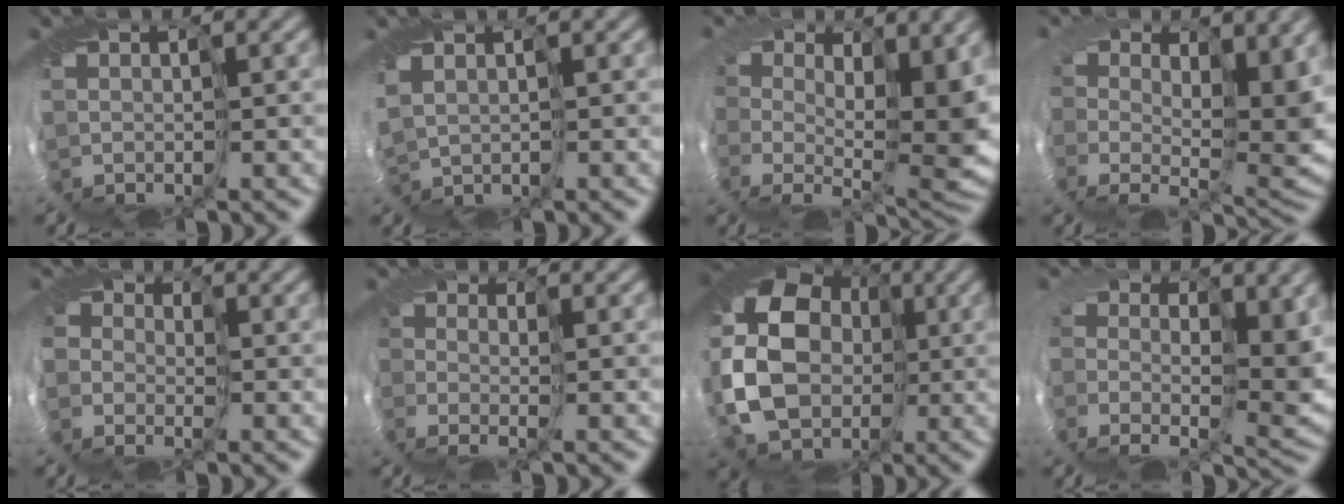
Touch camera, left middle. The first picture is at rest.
{"total": 1.3, "force": [-0.6, 0.7, 0.9], "torque": [-0.015, -0.011, -0.015]}
{"total": 5.6, "force": [0.9, 2.4, 5.0], "torque": [-0.059, -0.033, 0.010]}
{"total": 6.6, "force": [2.3, 3.6, 5.0], "torque": [-0.059, -0.040, 0.042]}
{"total": 4.1, "force": [-0.6, 3.8, 1.3], "torque": [-0.010, -0.009, -0.036]}
{"total": 1.5, "force": [-1.4, -0.2, -0.3], "torque": [0.025, -0.024, -0.035]}
{"total": 12.7, "force": [-1.8, 9.5, 8.2], "torque": [-0.155, -0.016, -0.050]}
{"total": 8.0, "force": [-0.4, 4.7, 6.4], "torque": [-0.083, -0.034, -0.012]}